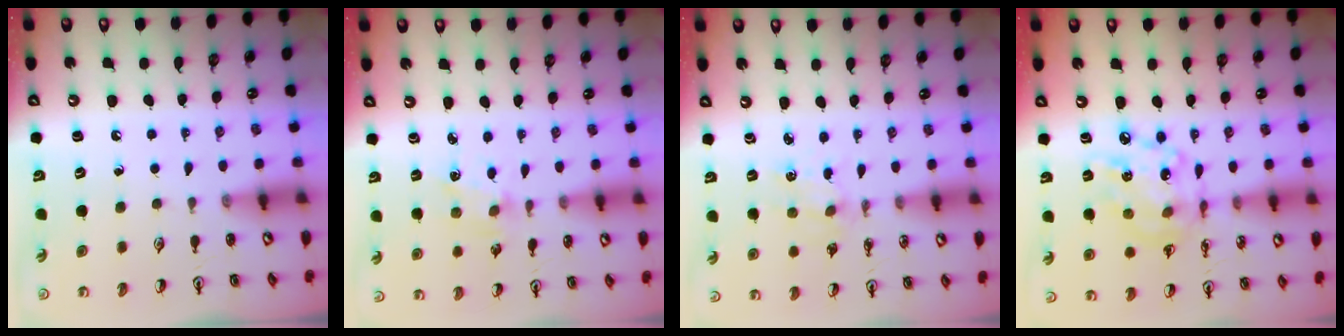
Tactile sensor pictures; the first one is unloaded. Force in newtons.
{"total": 1.9, "press": 1.8, "slide": 0.3}
{"total": 2.8, "press": 2.8, "slide": 0.4}
{"total": 12.7, "press": 12.7, "slide": 0.9}